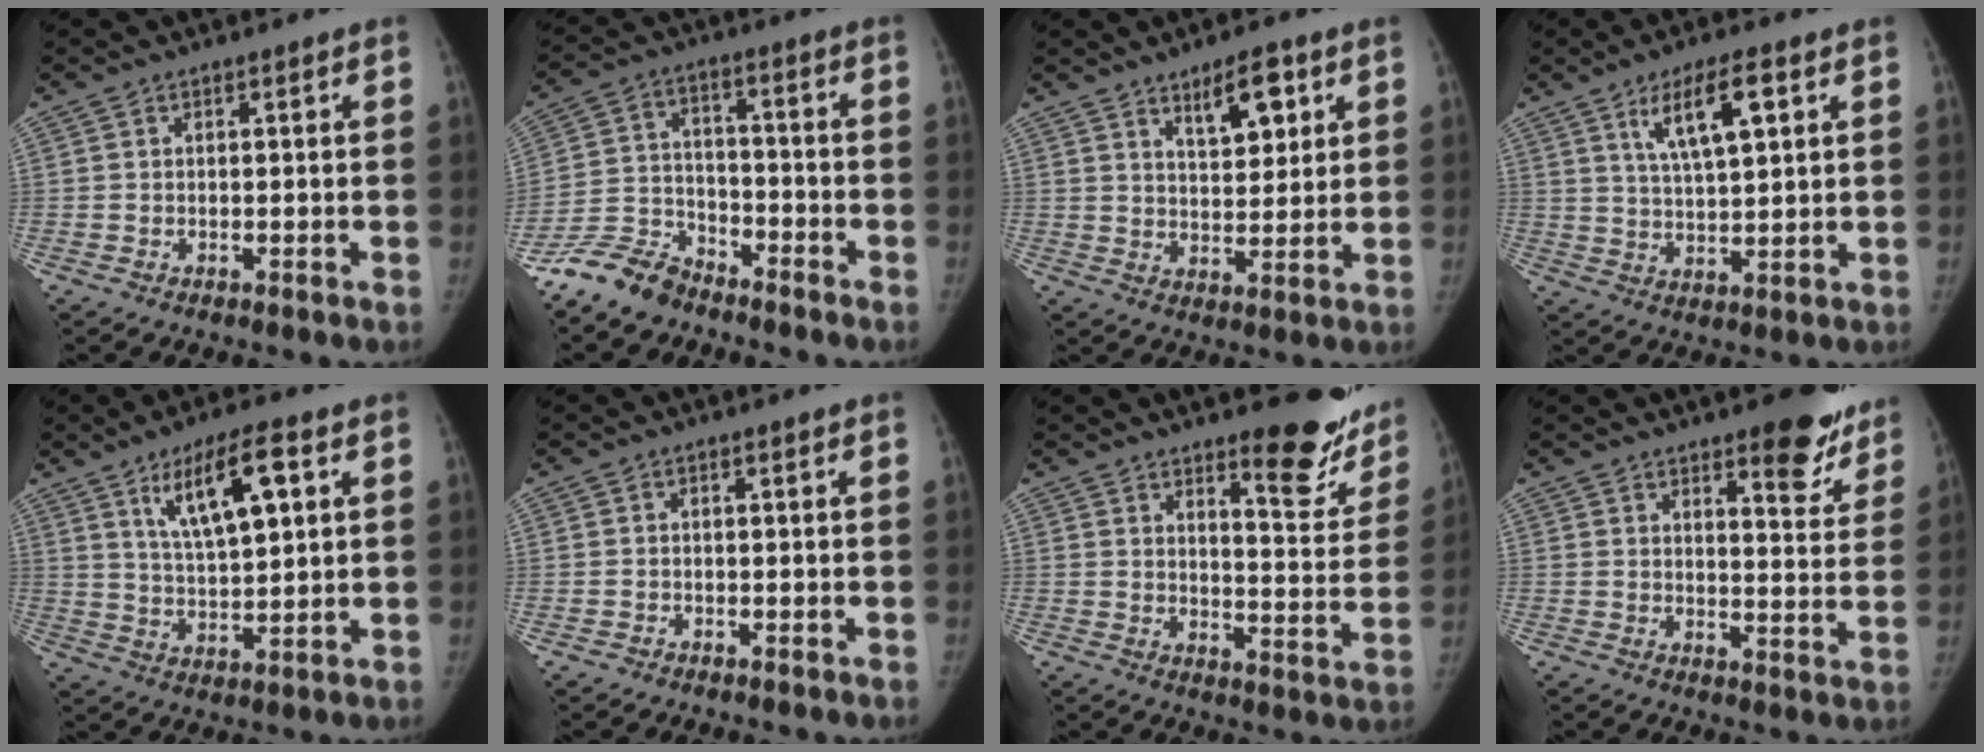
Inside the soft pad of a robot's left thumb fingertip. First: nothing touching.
{"total": 9.1, "force": [-7.7, 4.3, 2.1], "torque": [-0.033, 0.044, -0.157]}
{"total": 7.8, "force": [4.3, 3.3, 5.7], "torque": [-0.069, -0.027, 0.069]}
{"total": 9.4, "force": [4.3, 2.8, 7.9], "torque": [-0.130, -0.015, 0.081]}
{"total": 11.4, "force": [5.1, 3.4, 9.6], "torque": [-0.156, -0.018, 0.093]}
{"total": 0.8, "force": [-0.5, 0.6, 0.0], "torque": [-0.002, 0.003, -0.012]}
{"total": 13.3, "force": [10.1, 4.0, 7.7], "torque": [-0.053, -0.087, 0.128]}
{"total": 10.6, "force": [7.6, 3.6, 6.5], "torque": [-0.041, -0.049, 0.097]}